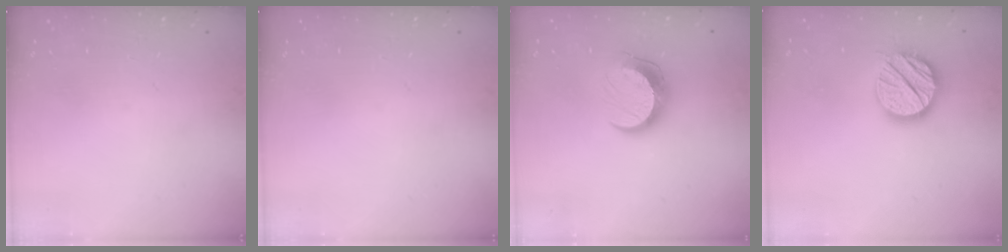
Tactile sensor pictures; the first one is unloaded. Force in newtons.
{"total": 0.0}
{"total": 11.4, "press": 11.4, "slide": 0.6}
{"total": 14.3, "press": 14.2, "slide": 2.0}